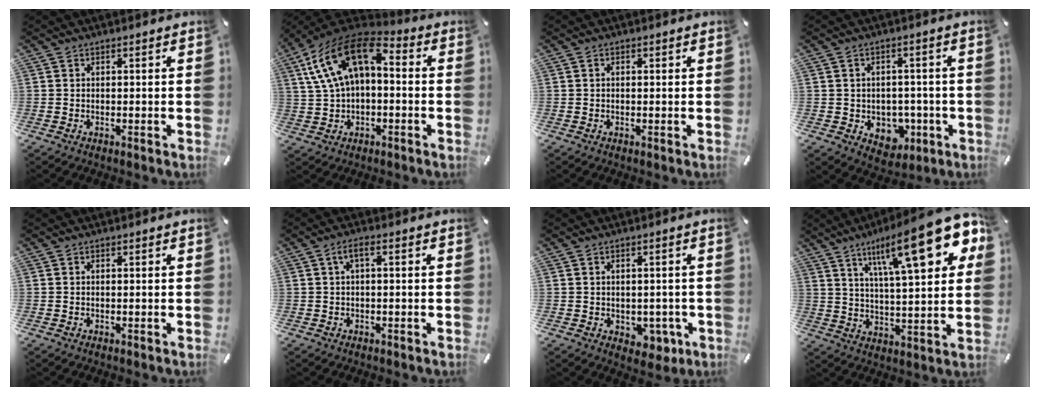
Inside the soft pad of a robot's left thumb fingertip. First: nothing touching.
{"total": 13.8, "force": [4.0, 8.8, 9.9], "torque": [-0.201, -0.008, 0.072]}
{"total": 0.5, "force": [0.1, 0.3, 0.4], "torque": [-0.008, 0.003, 0.000]}
{"total": 6.7, "force": [-1.1, 6.0, 2.9], "torque": [-0.025, 0.005, -0.014]}
{"total": 0.0}
{"total": 2.8, "force": [0.0, 0.7, 2.8], "torque": [-0.053, 0.008, -0.003]}
{"total": 4.0, "force": [-0.7, 3.2, 2.3], "torque": [-0.015, -0.003, -0.014]}
{"total": 23.3, "force": [11.9, 6.7, 18.9], "torque": [-0.290, -0.053, 0.179]}